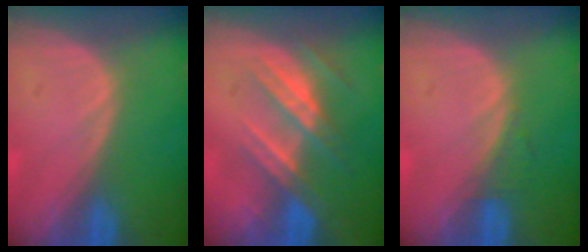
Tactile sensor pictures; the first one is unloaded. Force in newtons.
{"total": 7.2, "press": 6.6, "slide": 2.8}
{"total": 1.2, "press": 1.2, "slide": 0.1}